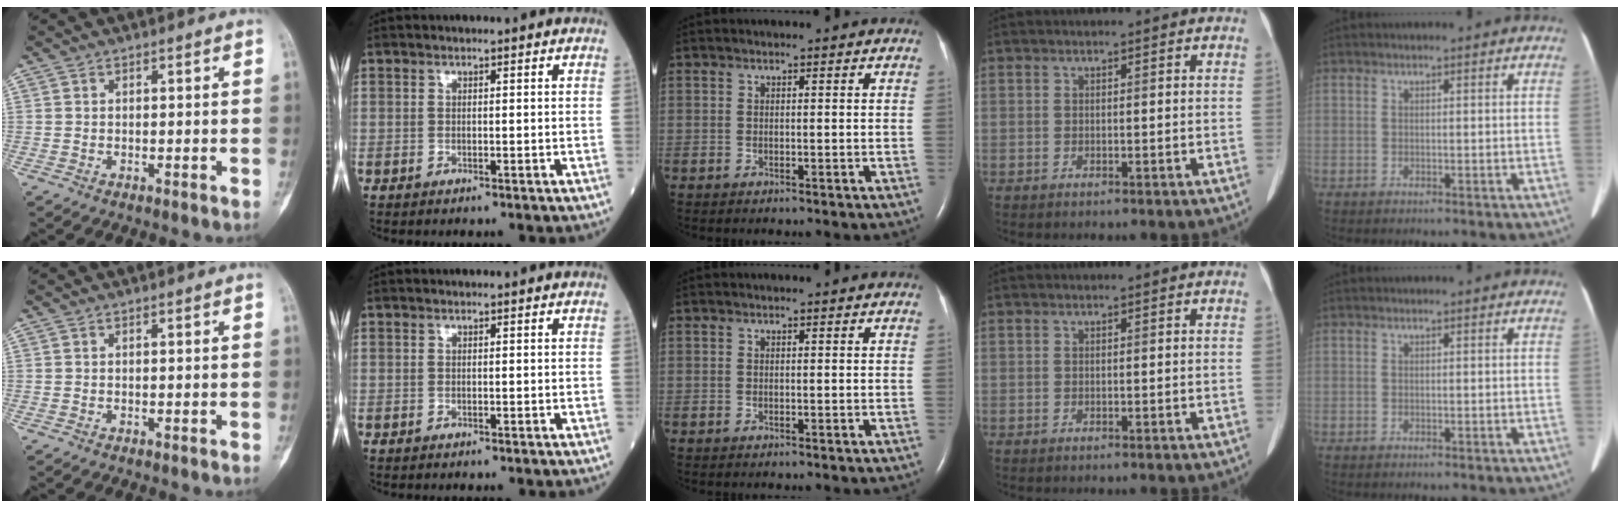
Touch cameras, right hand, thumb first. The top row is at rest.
{}